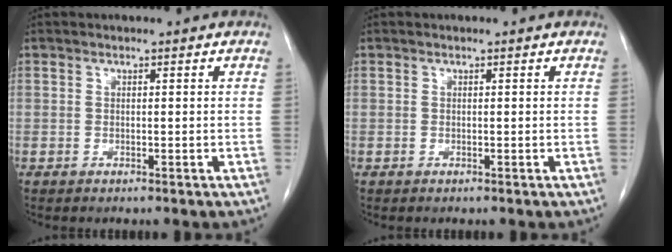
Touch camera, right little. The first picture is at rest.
{"total": 0.0}